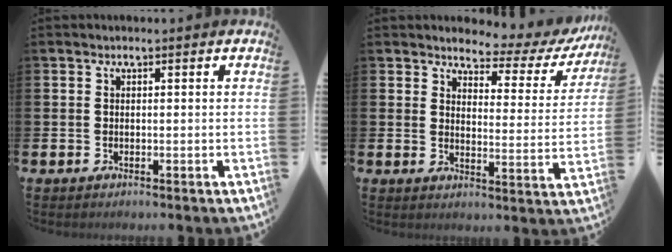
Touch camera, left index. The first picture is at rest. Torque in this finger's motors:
{"motor_torque": [0.98, -1.16, 0.10, 0.05]}